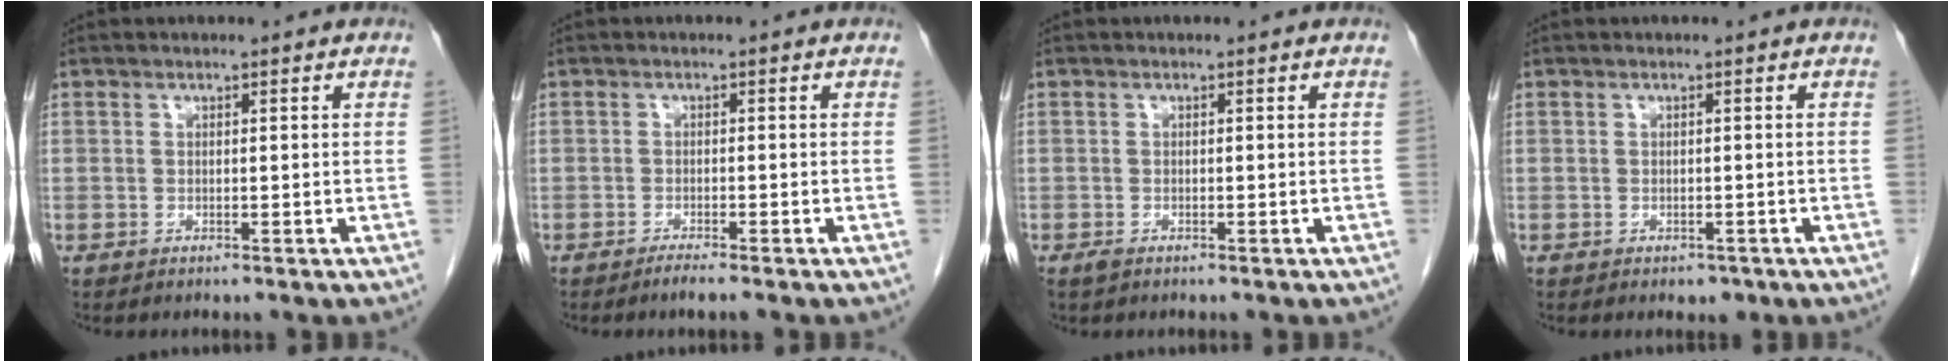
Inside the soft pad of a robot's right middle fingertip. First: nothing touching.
{"total": 1.6, "force": [-1.3, -0.2, 0.9], "torque": [-0.022, -0.003, -0.024]}
{"total": 0.8, "force": [-0.5, 0.4, 0.4], "torque": [-0.012, -0.001, -0.007]}
{"total": 1.4, "force": [-0.8, 0.9, 0.6], "torque": [-0.007, 0.001, -0.005]}